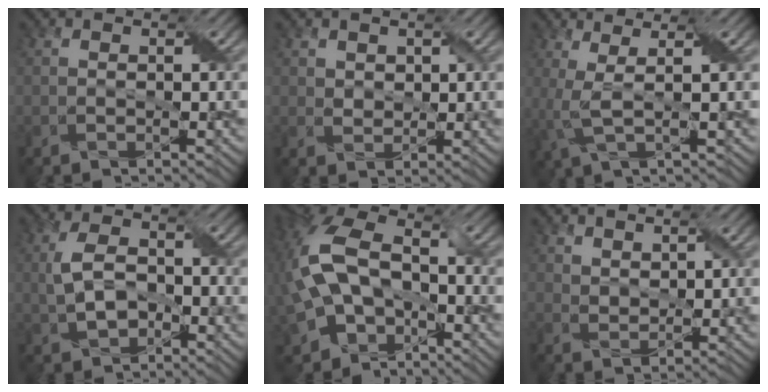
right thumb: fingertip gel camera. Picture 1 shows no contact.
{"total": 1.6, "force": [1.1, 1.2, 0.1], "torque": [-0.006, -0.003, 0.025]}
{"total": 3.7, "force": [1.0, 0.7, 3.5], "torque": [-0.084, 0.006, 0.020]}
{"total": 5.0, "force": [-0.8, 3.2, 3.8], "torque": [-0.090, 0.003, -0.014]}
{"total": 14.4, "force": [-1.9, 9.7, 10.4], "torque": [-0.271, -0.016, -0.029]}
{"total": 2.1, "force": [1.8, 1.0, 0.4], "torque": [-0.011, -0.002, 0.042]}